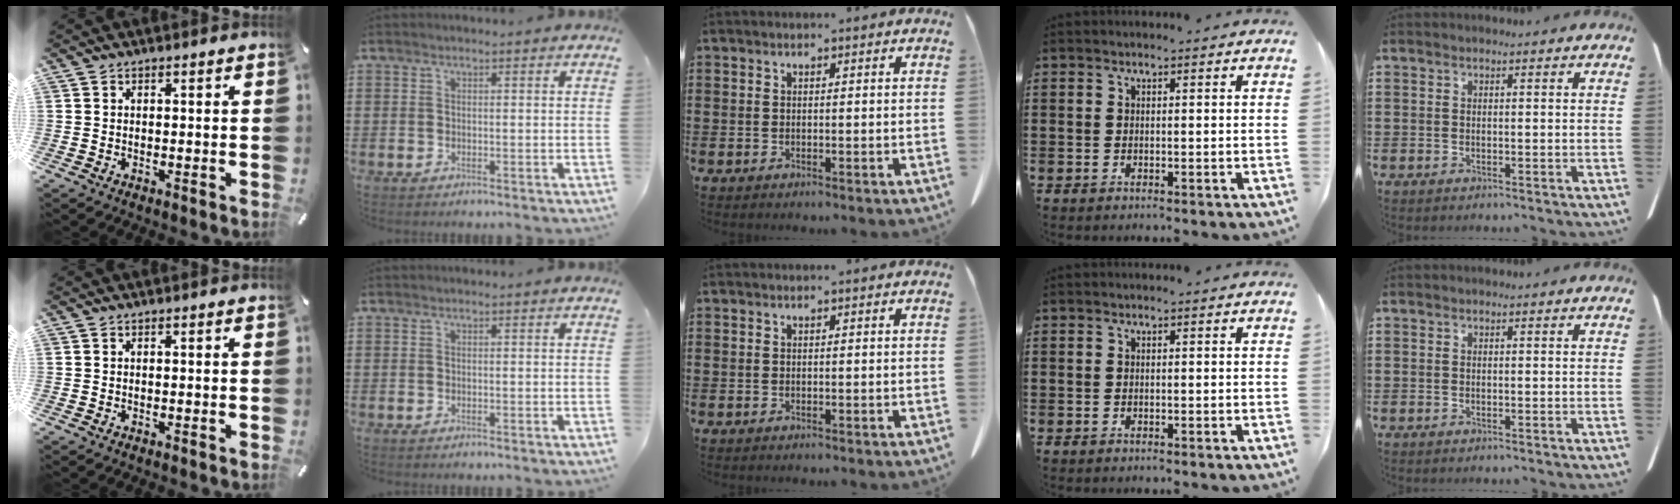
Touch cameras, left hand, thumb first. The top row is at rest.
{}